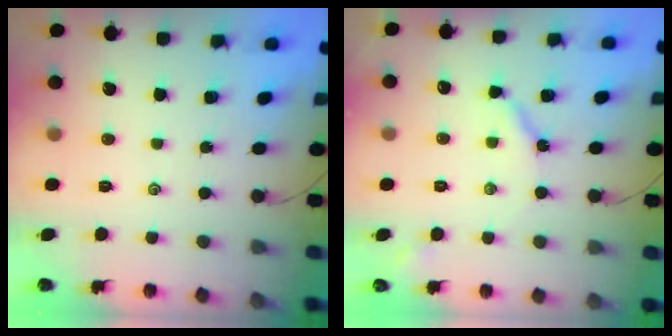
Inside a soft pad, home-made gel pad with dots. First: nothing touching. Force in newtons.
{"total": 5.4, "press": 5.4, "slide": 0.6}